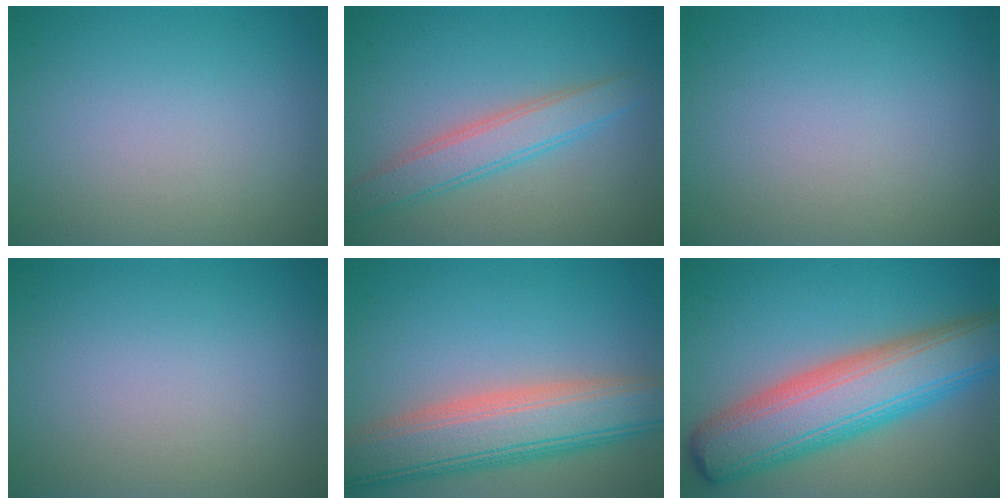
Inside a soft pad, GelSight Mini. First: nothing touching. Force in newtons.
{"total": 3.6, "press": 3.5, "slide": 0.2}
{"total": 0.0}
{"total": 0.0}
{"total": 8.5, "press": 8.5, "slide": 0.6}
{"total": 10.0, "press": 10.0, "slide": 0.6}